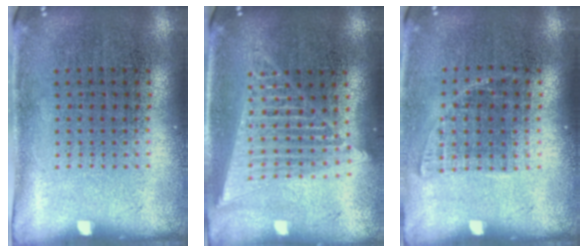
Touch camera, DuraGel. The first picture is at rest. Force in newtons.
{"total": 1.8, "press": 1.6, "slide": 0.9}
{"total": 1.0, "press": 0.9, "slide": 0.5}